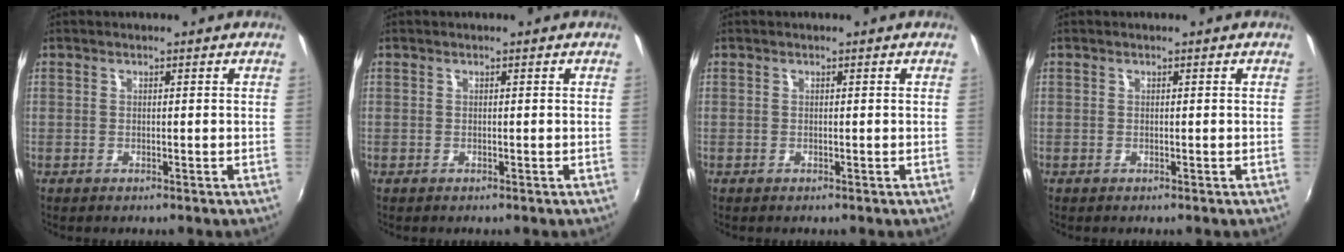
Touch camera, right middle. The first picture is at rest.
{"total": 0.0}
{"total": 0.0}
{"total": 0.0}